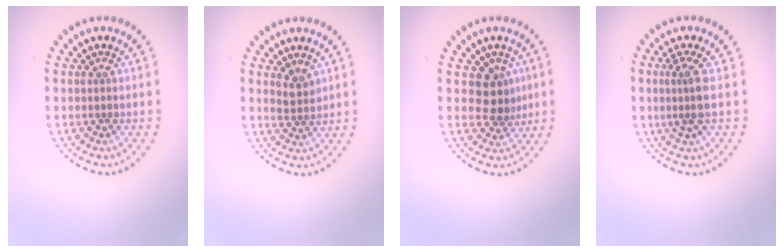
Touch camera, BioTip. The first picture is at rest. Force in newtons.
{"total": 1.7, "press": 1.3, "slide": 1.2}
{"total": 2.7, "press": 2.1, "slide": 1.7}
{"total": 2.3, "press": 1.8, "slide": 1.4}